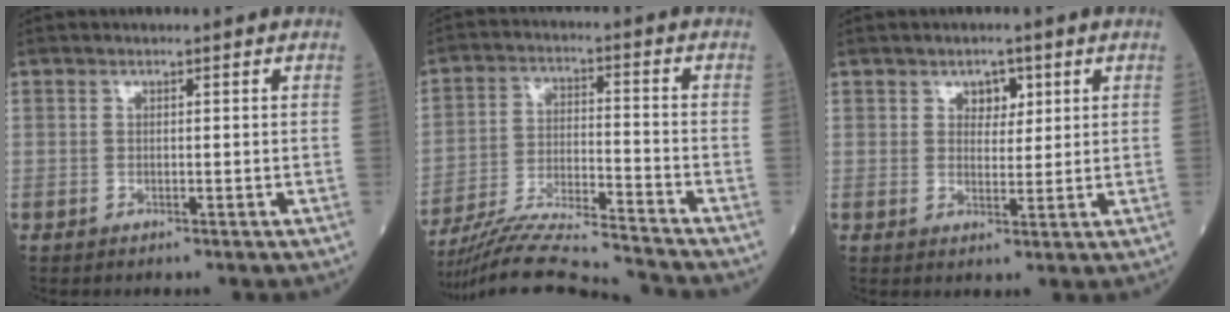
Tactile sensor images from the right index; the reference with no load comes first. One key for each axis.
{"total": 15.1, "fx": -14.3, "fy": -1.2, "fz": 4.6, "tx": -0.087, "ty": -0.007, "tz": -0.243}
{"total": 3.0, "fx": 1.5, "fy": 2.0, "fz": 1.7, "tx": -0.018, "ty": 0.002, "tz": 0.022}